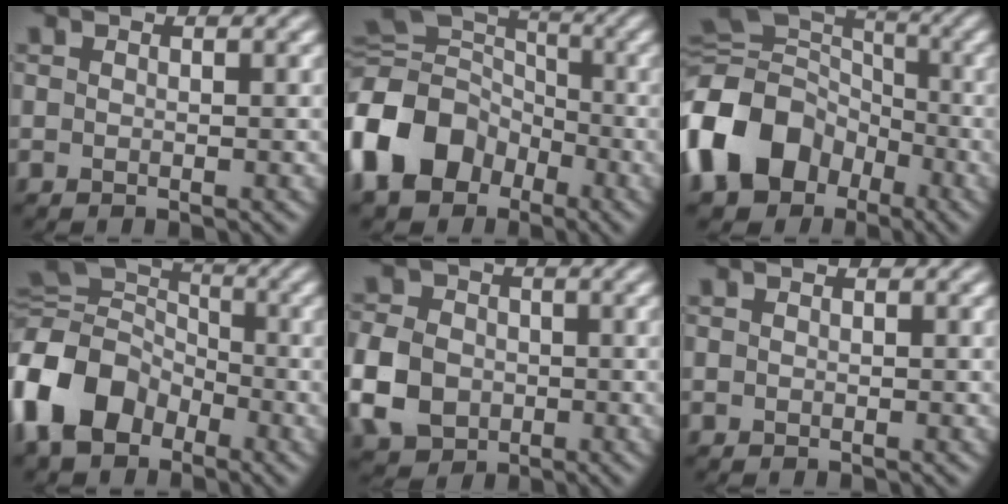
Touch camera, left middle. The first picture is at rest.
{"total": 12.6, "force": [-4.4, 10.2, 5.9], "torque": [-0.143, -0.009, -0.103]}
{"total": 13.6, "force": [-5.2, 10.9, 6.3], "torque": [-0.147, -0.009, -0.111]}
{"total": 10.6, "force": [-3.9, 7.9, 5.9], "torque": [-0.139, -0.003, -0.092]}
{"total": 5.9, "force": [-1.4, 5.0, 2.9], "torque": [-0.077, 0.004, -0.041]}
{"total": 0.0}